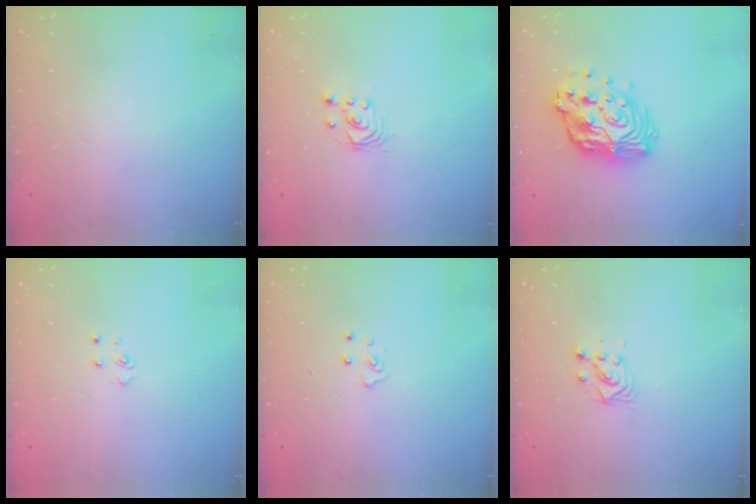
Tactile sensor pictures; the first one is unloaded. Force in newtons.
{"total": 2.5, "press": 2.5, "slide": 0.2}
{"total": 15.5, "press": 15.5, "slide": 1.3}
{"total": 2.6, "press": 2.6, "slide": 0.3}
{"total": 4.4, "press": 4.4, "slide": 0.3}
{"total": 3.5, "press": 3.4, "slide": 1.1}